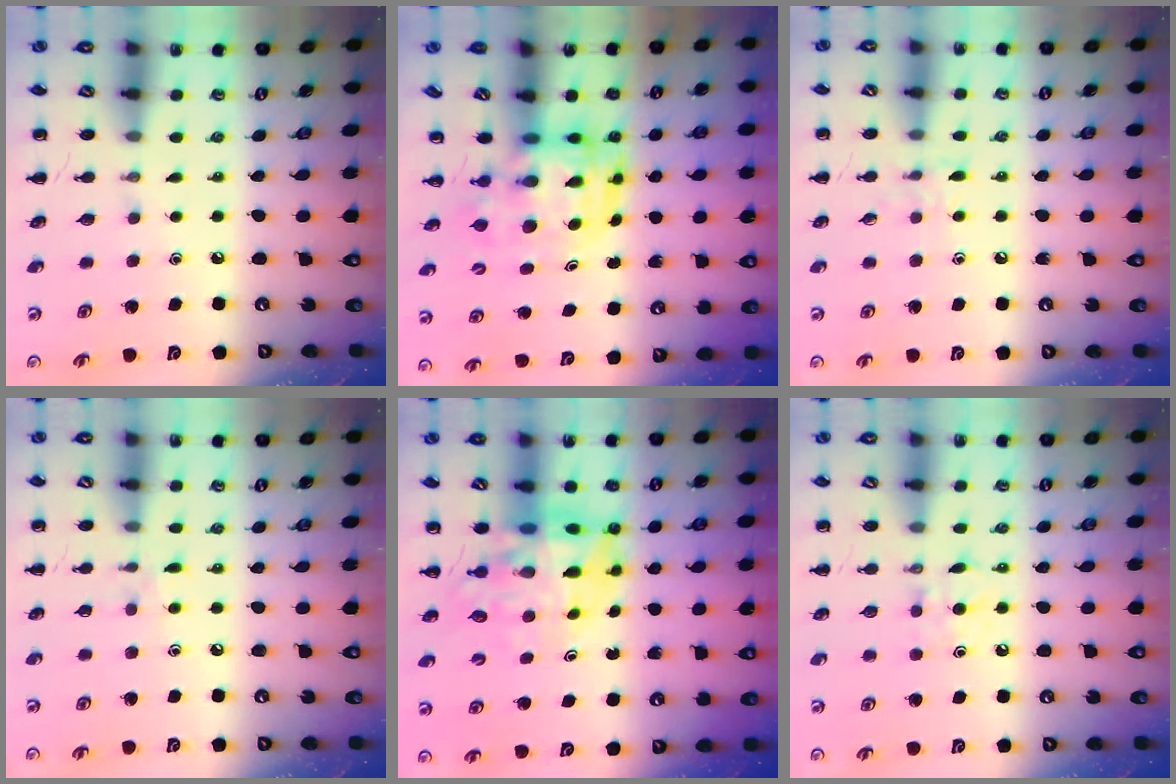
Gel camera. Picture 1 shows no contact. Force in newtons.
{"total": 3.5, "press": 3.4, "slide": 0.7}
{"total": 5.4, "press": 5.2, "slide": 1.2}
{"total": 4.6, "press": 4.3, "slide": 1.8}
{"total": 10.6, "press": 10.1, "slide": 3.3}
{"total": 5.3, "press": 5.0, "slide": 1.7}